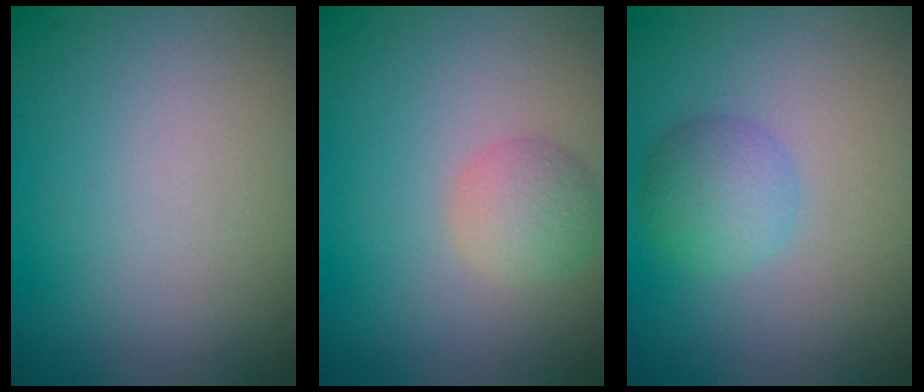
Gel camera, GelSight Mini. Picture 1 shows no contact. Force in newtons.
{"total": 2.2, "press": 2.2, "slide": 0.1}
{"total": 2.7, "press": 2.7, "slide": 0.1}